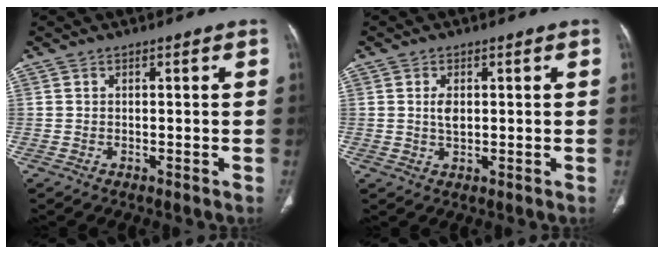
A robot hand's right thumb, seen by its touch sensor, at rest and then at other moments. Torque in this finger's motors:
{"motor_torque": [0.59, 0.51, 0.70, -0.46, 0.01]}